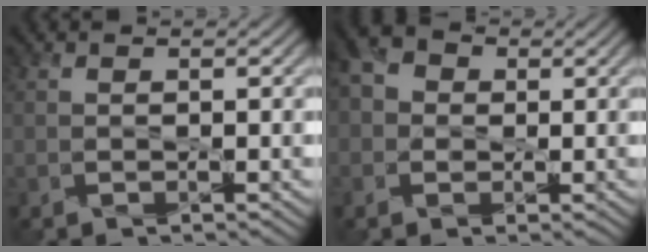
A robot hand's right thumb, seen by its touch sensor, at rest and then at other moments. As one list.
[{"total": 4.0, "force": [0.3, 3.7, 1.6], "torque": [-0.047, 0.006, -0.006]}]